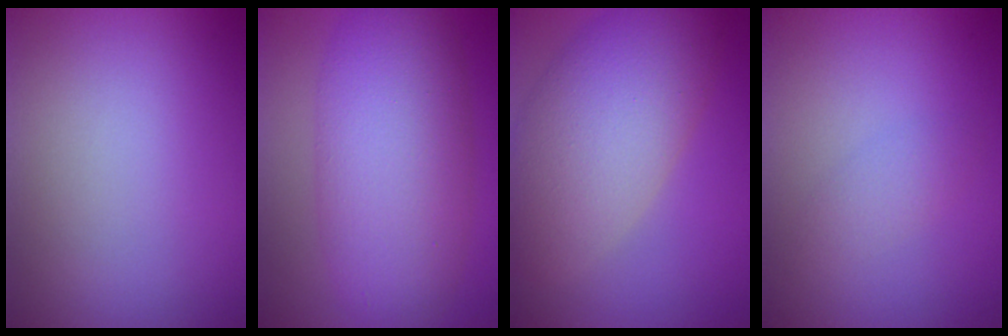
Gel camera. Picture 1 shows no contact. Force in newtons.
{"total": 9.0, "press": 9.0, "slide": 0.2}
{"total": 10.1, "press": 10.1, "slide": 0.2}
{"total": 2.5, "press": 2.4, "slide": 0.3}